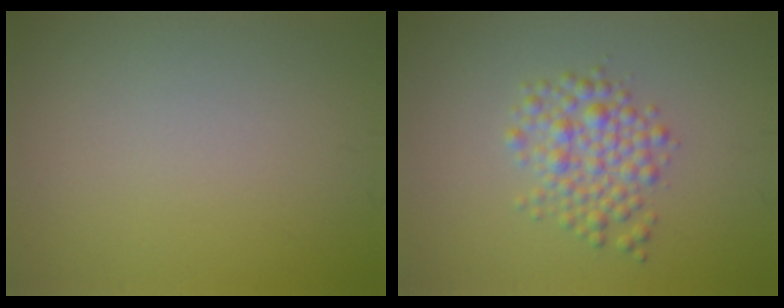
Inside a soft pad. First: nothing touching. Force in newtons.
{"total": 3.3, "press": 3.3, "slide": 0.1}